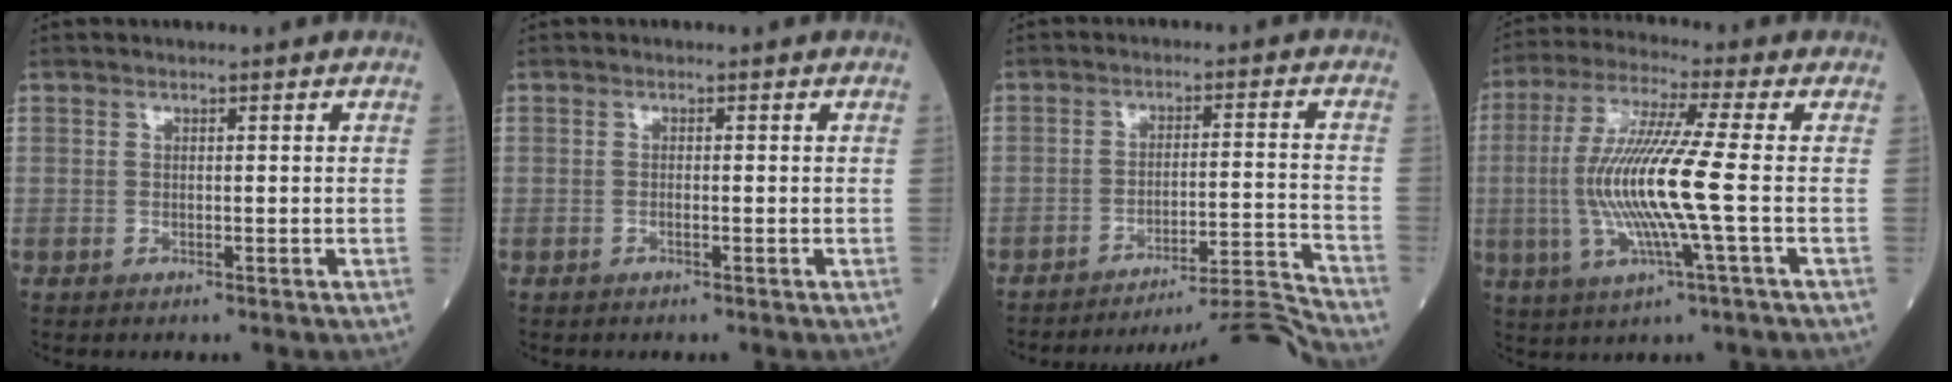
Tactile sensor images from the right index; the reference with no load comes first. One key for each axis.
{"total": 0.5, "fx": -0.3, "fy": 0.0, "fz": 0.4, "tx": -0.009, "ty": 0.000, "tz": -0.006}
{"total": 12.0, "fx": -11.3, "fy": -3.9, "fz": 0.3, "tx": 0.018, "ty": 0.014, "tz": -0.172}
{"total": 12.8, "fx": -1.4, "fy": -0.4, "fz": 12.7, "tx": -0.266, "ty": -0.001, "tz": -0.036}